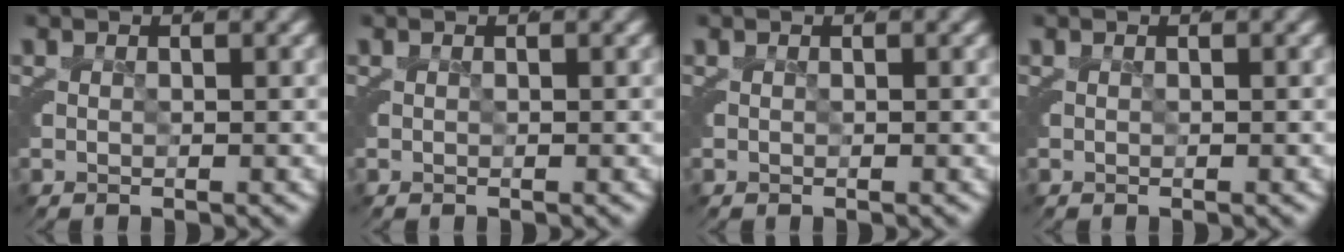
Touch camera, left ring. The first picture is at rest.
{"total": 0.0}
{"total": 0.0}
{"total": 0.0}